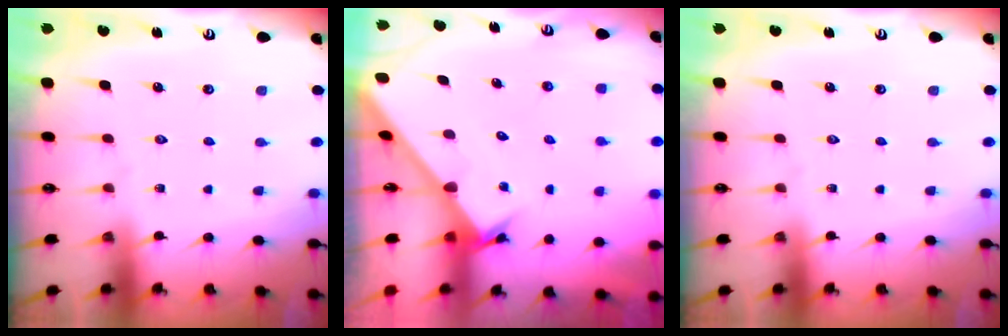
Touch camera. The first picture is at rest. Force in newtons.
{"total": 2.7, "press": 2.7, "slide": 0.2}
{"total": 0.0}